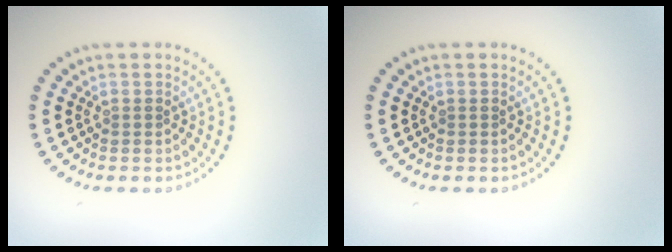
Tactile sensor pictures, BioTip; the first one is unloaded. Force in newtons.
{"total": 0.0}